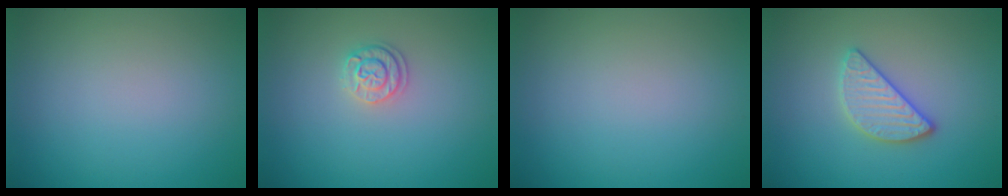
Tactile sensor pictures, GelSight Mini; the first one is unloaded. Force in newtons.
{"total": 1.7, "press": 1.7, "slide": 0.5}
{"total": 0.0}
{"total": 3.0, "press": 2.8, "slide": 1.1}